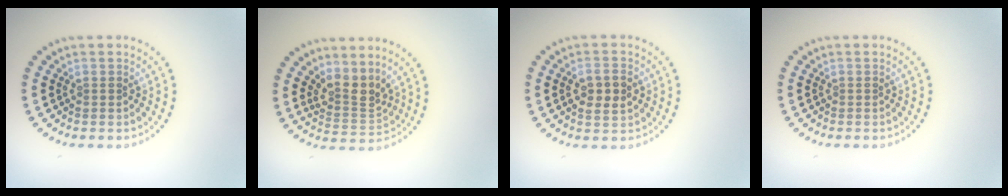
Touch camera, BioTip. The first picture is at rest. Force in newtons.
{"total": 3.1, "press": 2.2, "slide": 2.2}
{"total": 3.0, "press": 3.0, "slide": 0.2}
{"total": 0.0}